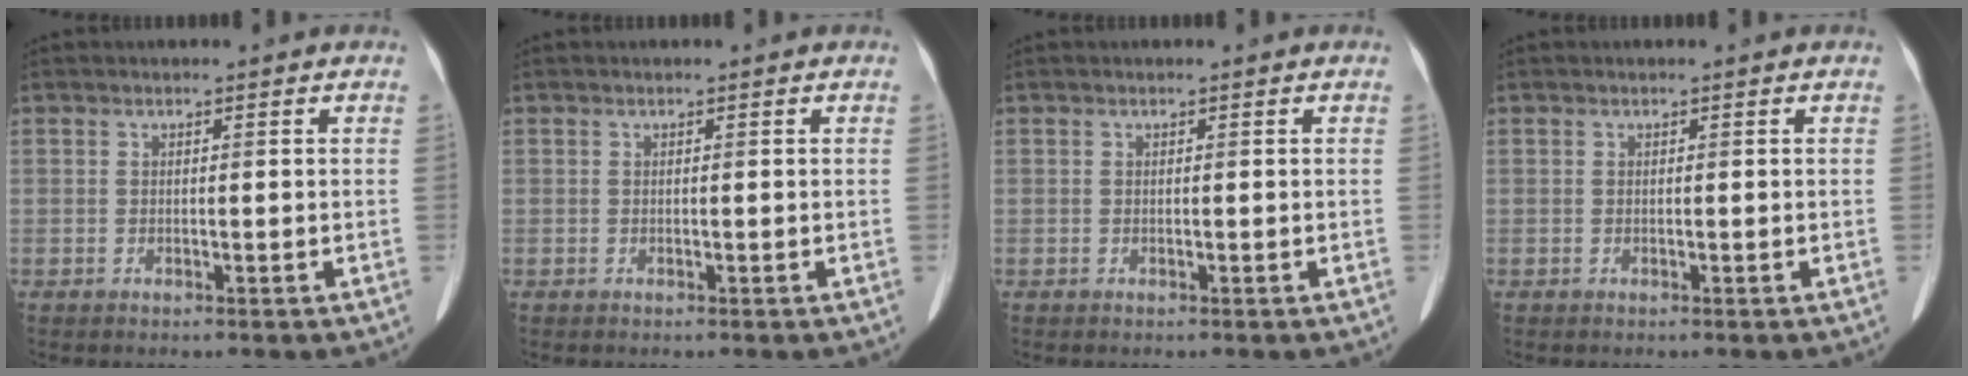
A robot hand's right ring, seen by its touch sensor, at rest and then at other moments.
{"total": 0.0}
{"total": 0.0}
{"total": 0.0}